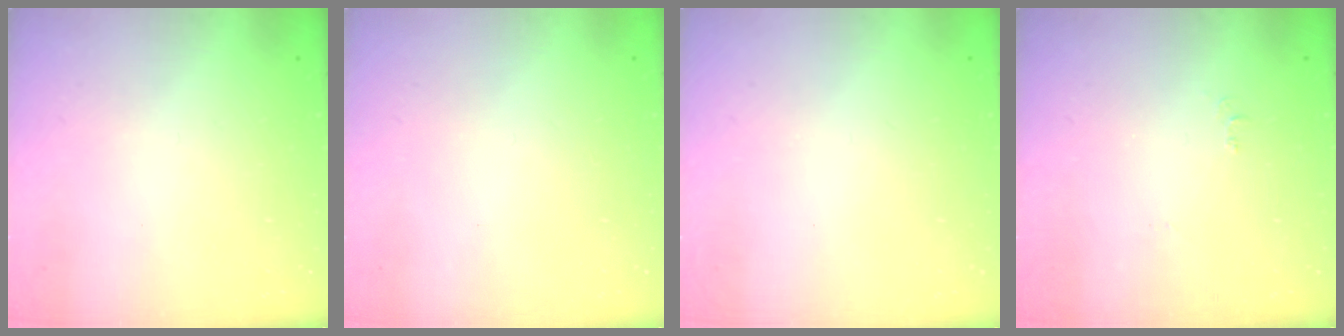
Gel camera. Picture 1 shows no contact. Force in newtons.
{"total": 1.6, "press": 1.6, "slide": 0.1}
{"total": 2.1, "press": 2.0, "slide": 0.4}
{"total": 6.1, "press": 6.1, "slide": 0.7}